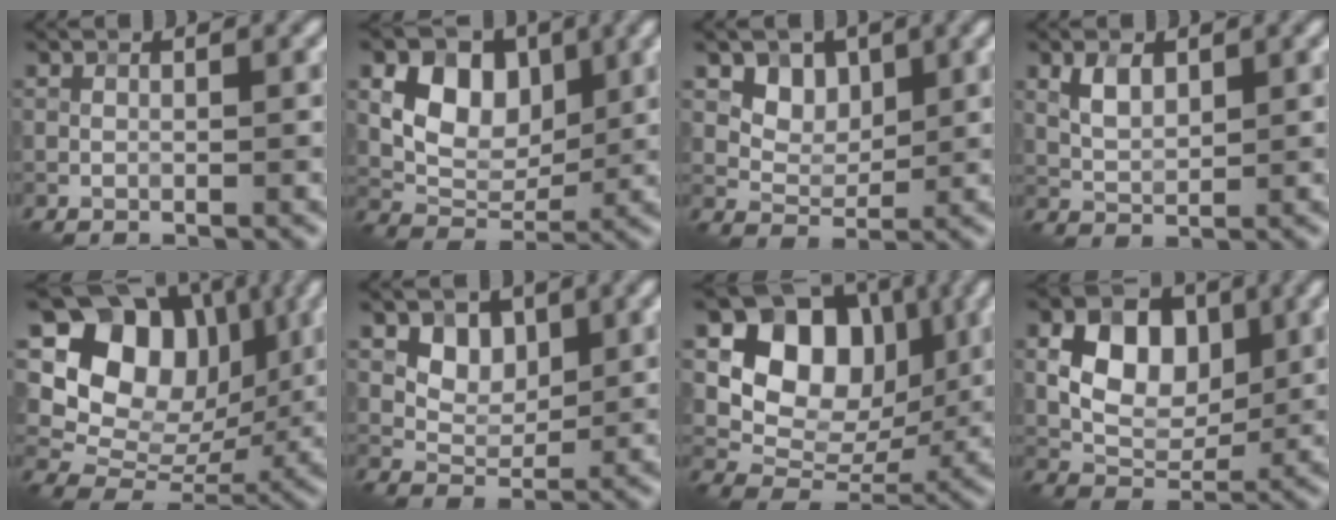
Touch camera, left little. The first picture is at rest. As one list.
[{"total": 6.2, "force": [1.7, 4.5, 4.0], "torque": [-0.065, -0.004, 0.028]}, {"total": 3.3, "force": [1.6, 2.5, 1.4], "torque": [-0.029, -0.020, 0.040]}, {"total": 2.6, "force": [1.1, 1.5, 1.8], "torque": [-0.039, 0.000, 0.023]}, {"total": 11.4, "force": [3.2, 8.8, 6.4], "torque": [-0.097, 0.002, 0.051]}, {"total": 3.1, "force": [1.3, 2.3, 1.6], "torque": [-0.027, -0.007, 0.023]}, {"total": 9.9, "force": [2.7, 7.6, 5.7], "torque": [-0.078, -0.008, 0.037]}, {"total": 6.7, "force": [1.4, 4.6, 4.6], "torque": [-0.072, 0.001, 0.024]}]